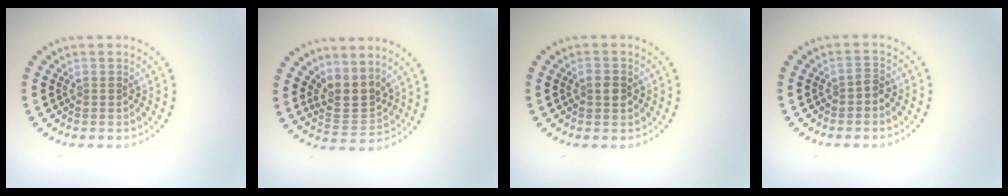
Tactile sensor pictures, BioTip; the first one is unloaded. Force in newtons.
{"total": 2.9, "press": 2.4, "slide": 1.7}
{"total": 1.9, "press": 1.9, "slide": 0.1}
{"total": 1.0, "press": 0.8, "slide": 0.6}